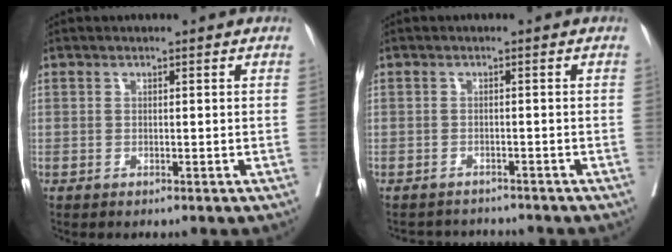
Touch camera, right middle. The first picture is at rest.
{"total": 3.8, "force": [-3.8, 0.4, -0.2], "torque": [0.009, -0.003, -0.057]}